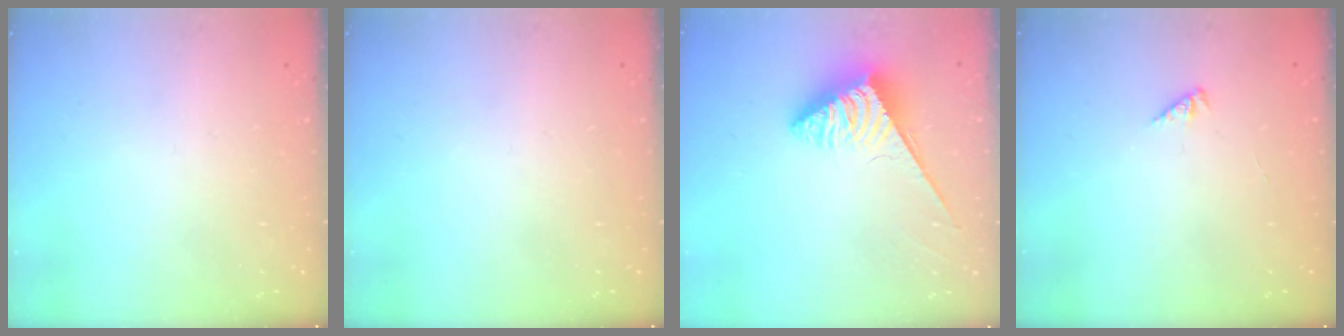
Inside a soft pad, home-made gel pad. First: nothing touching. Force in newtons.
{"total": 0.0}
{"total": 3.7, "press": 3.6, "slide": 0.4}
{"total": 0.0}